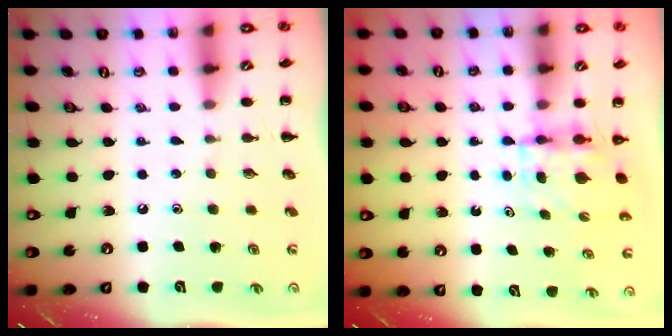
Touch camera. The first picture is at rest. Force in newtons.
{"total": 4.0, "press": 4.0, "slide": 0.3}